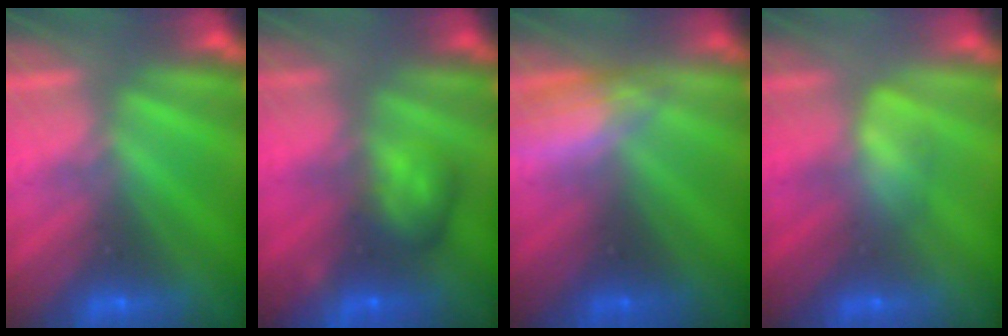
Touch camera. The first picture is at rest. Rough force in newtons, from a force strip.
{"total": 6.1}
{"total": 2.9}
{"total": 2.9}